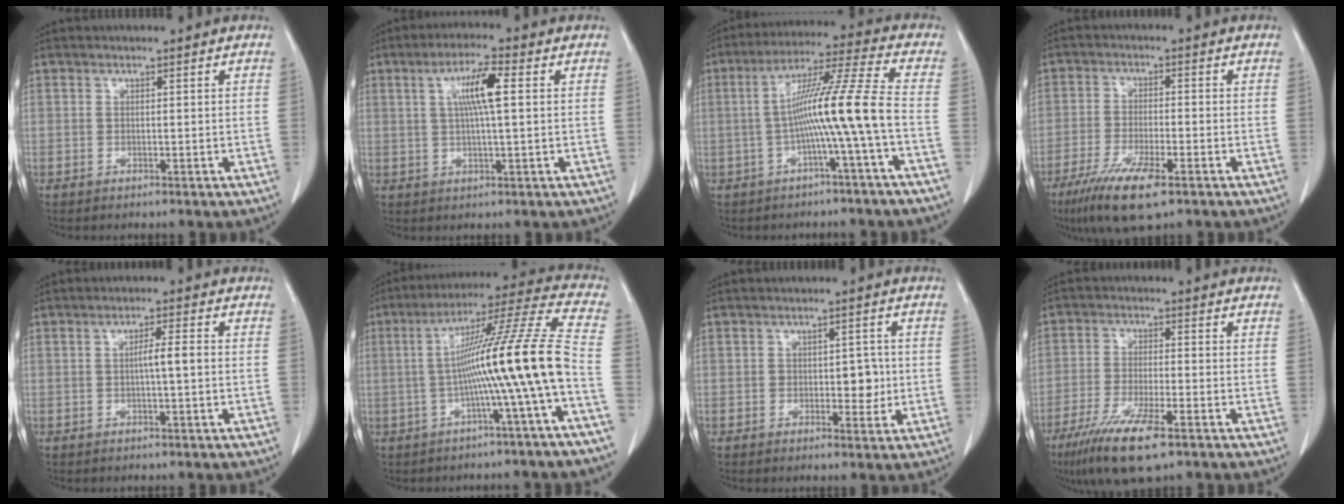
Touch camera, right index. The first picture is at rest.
{"total": 6.6, "force": [1.5, 0.4, 6.4], "torque": [-0.117, 0.006, 0.025]}
{"total": 11.1, "force": [-2.2, -2.0, 10.7], "torque": [-0.191, 0.023, -0.040]}
{"total": 9.2, "force": [-5.6, 1.7, 7.1], "torque": [-0.135, -0.021, -0.097]}
{"total": 3.0, "force": [-0.2, 0.1, 3.0], "torque": [-0.053, 0.002, -0.005]}
{"total": 15.3, "force": [-2.9, -2.2, 14.9], "torque": [-0.232, 0.019, -0.057]}
{"total": 3.8, "force": [-0.3, 2.1, 3.1], "torque": [-0.034, 0.002, -0.001]}
{"total": 10.4, "force": [-6.4, 1.6, 8.0], "torque": [-0.153, -0.026, -0.109]}